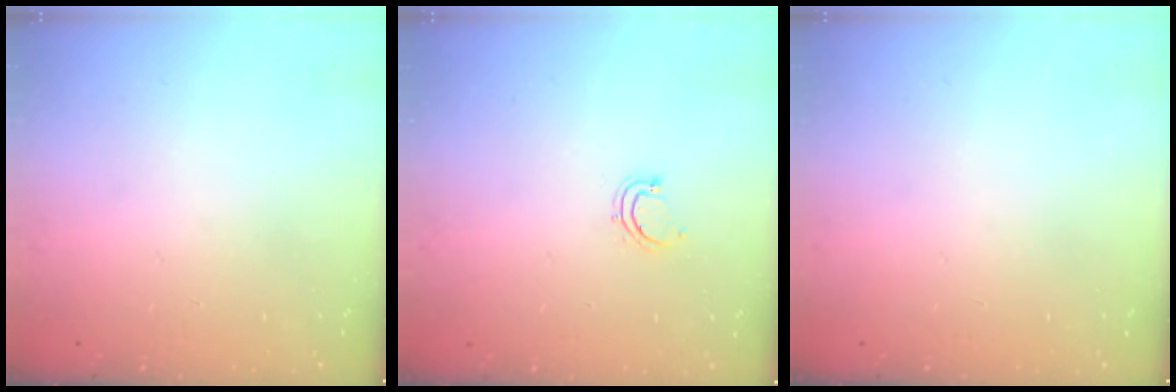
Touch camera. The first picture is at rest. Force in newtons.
{"total": 3.7, "press": 3.5, "slide": 1.2}
{"total": 0.0}